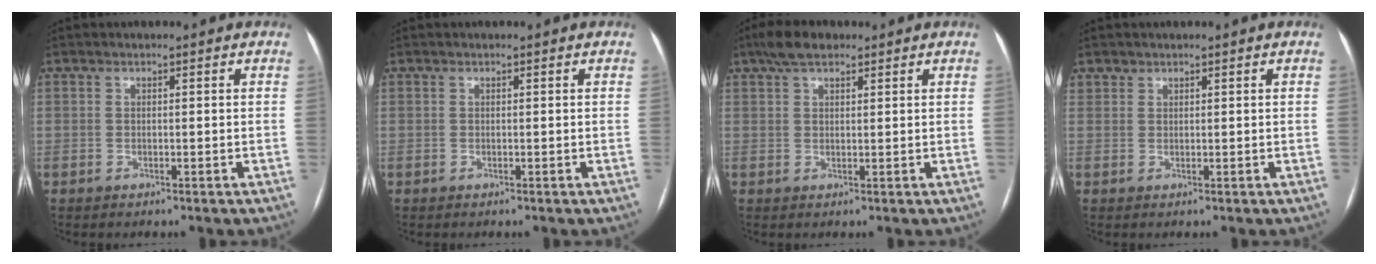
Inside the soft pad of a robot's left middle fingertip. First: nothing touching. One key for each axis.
{"total": 0.0}
{"total": 4.6, "fx": 3.3, "fy": 1.8, "fz": 2.7, "tx": -0.059, "ty": 0.020, "tz": 0.060}
{"total": 0.8, "fx": 0.7, "fy": 0.4, "fz": -0.1, "tx": 0.006, "ty": 0.003, "tz": 0.012}